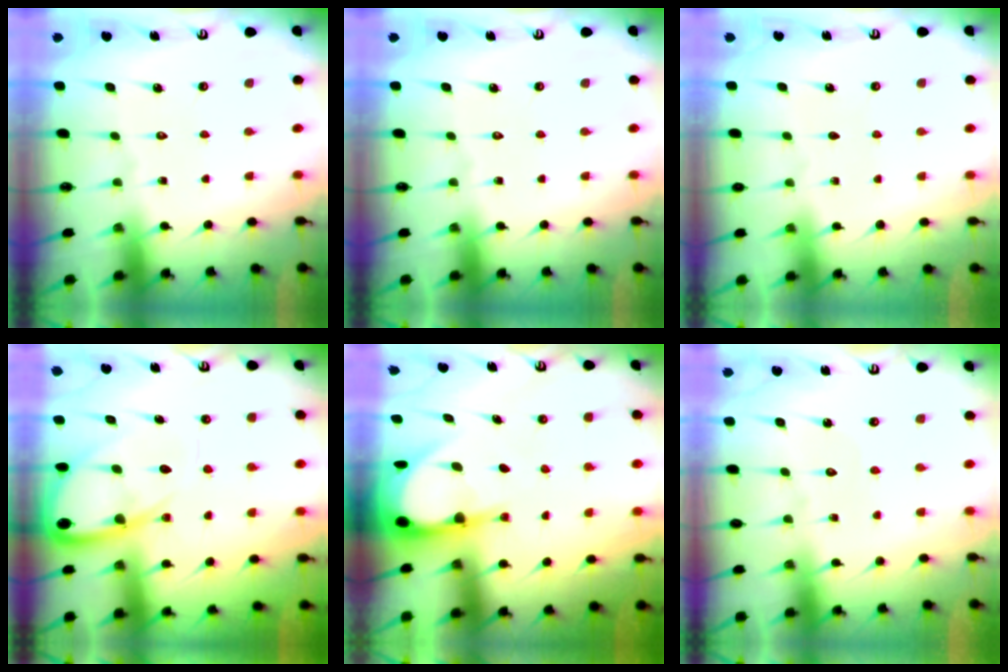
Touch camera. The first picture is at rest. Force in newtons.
{"total": 0.0}
{"total": 0.5, "press": 0.2, "slide": 0.5}
{"total": 10.5, "press": 10.4, "slide": 1.1}
{"total": 6.0, "press": 6.0, "slide": 0.6}
{"total": 2.8, "press": 2.8, "slide": 0.3}